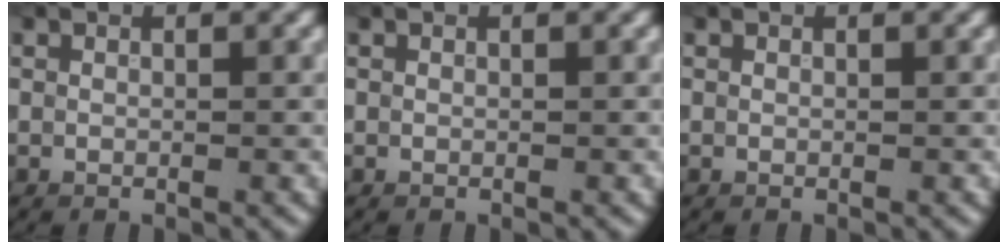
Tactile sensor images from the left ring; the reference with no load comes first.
{"total": 0.0}
{"total": 0.0}